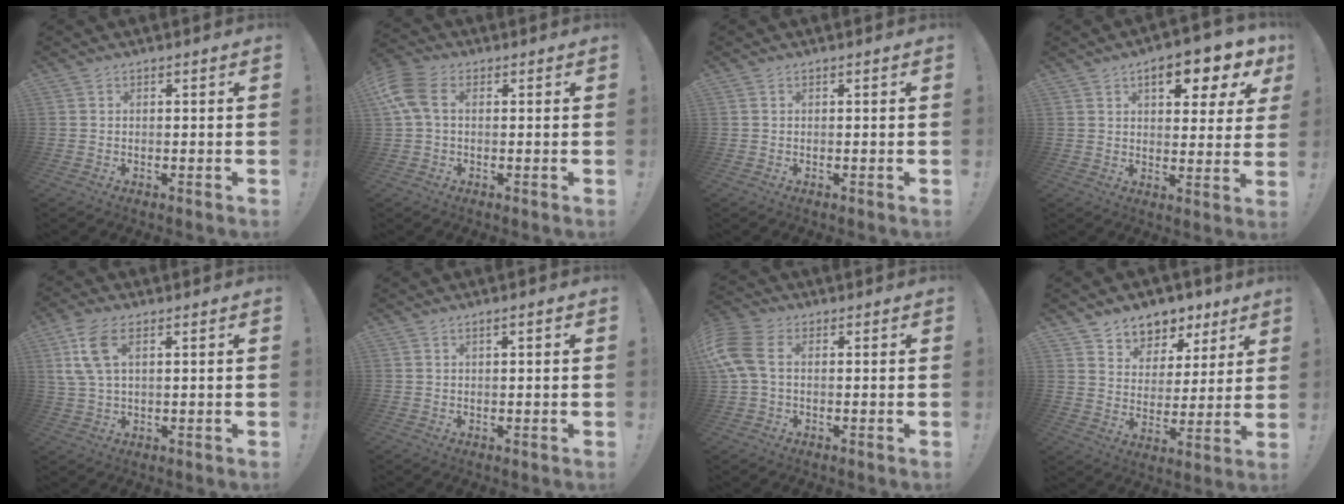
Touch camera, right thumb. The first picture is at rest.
{"total": 8.4, "force": [1.5, 5.2, 6.5], "torque": [-0.146, 0.007, 0.031]}
{"total": 0.0}
{"total": 9.8, "force": [4.8, 4.0, 7.6], "torque": [-0.095, -0.024, 0.075]}
{"total": 9.1, "force": [3.8, 4.3, 7.1], "torque": [-0.145, -0.003, 0.074]}
{"total": 1.5, "force": [0.5, 0.1, 1.4], "torque": [-0.021, -0.003, 0.006]}
{"total": 9.2, "force": [1.3, 5.7, 7.1], "torque": [-0.166, 0.004, 0.027]}
{"total": 8.0, "force": [5.7, 5.5, 0.8], "torque": [-0.010, -0.054, 0.113]}